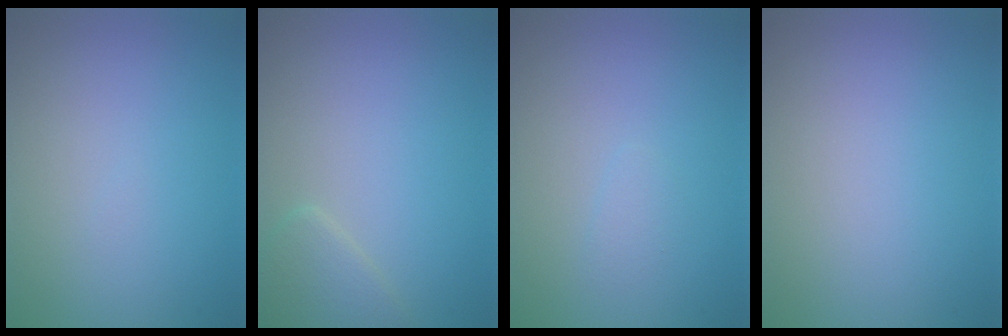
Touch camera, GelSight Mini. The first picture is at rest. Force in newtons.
{"total": 1.9, "press": 1.9, "slide": 0.1}
{"total": 0.7, "press": 0.7, "slide": 0.0}
{"total": 0.0}